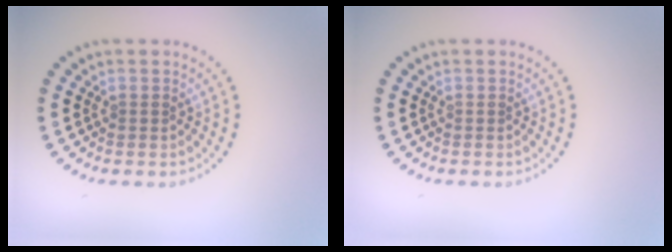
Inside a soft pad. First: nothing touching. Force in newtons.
{"total": 0.0}